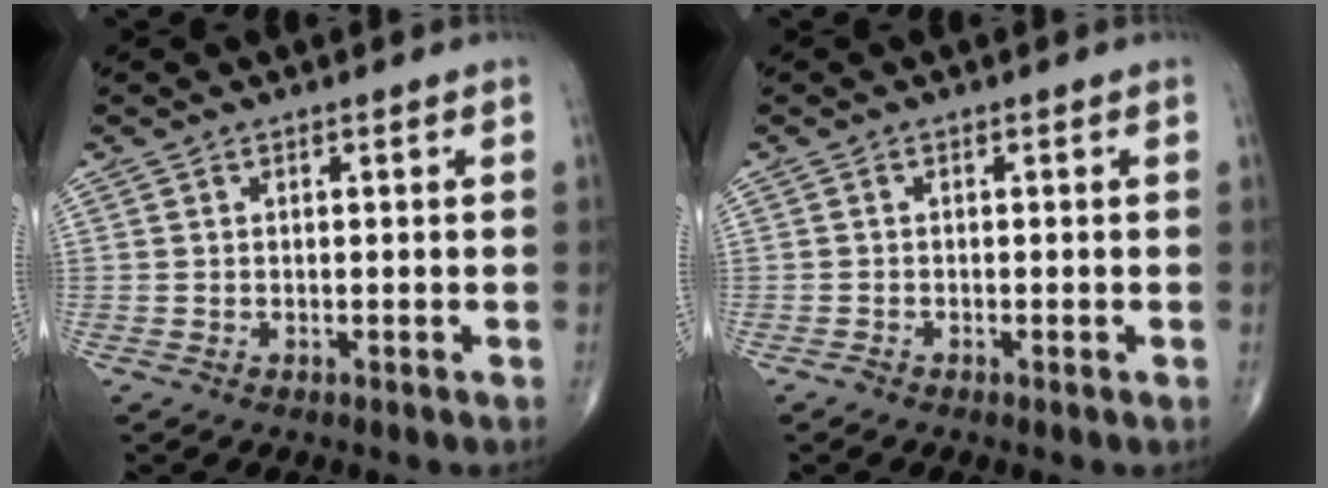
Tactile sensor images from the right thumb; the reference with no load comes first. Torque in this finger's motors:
{"motor_torque": [0.11, 0.01, -0.19, -0.55, 0.02]}